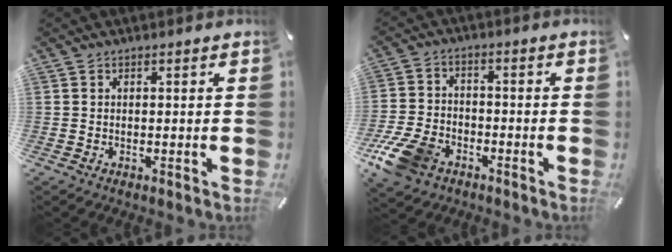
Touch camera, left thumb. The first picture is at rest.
{"total": 10.8, "force": [-6.3, 6.9, 5.3], "torque": [-0.118, 0.032, -0.117]}